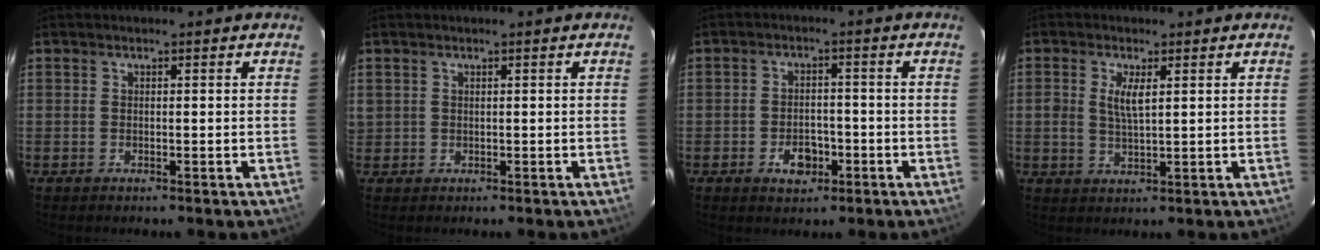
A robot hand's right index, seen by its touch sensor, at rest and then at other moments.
{"total": 1.0, "force": [0.3, 1.0, 0.1], "torque": [0.004, 0.004, 0.004]}
{"total": 5.0, "force": [-2.3, 3.4, 2.8], "torque": [-0.057, 0.004, -0.030]}
{"total": 3.9, "force": [1.1, 1.4, 3.5], "torque": [-0.070, 0.000, 0.021]}